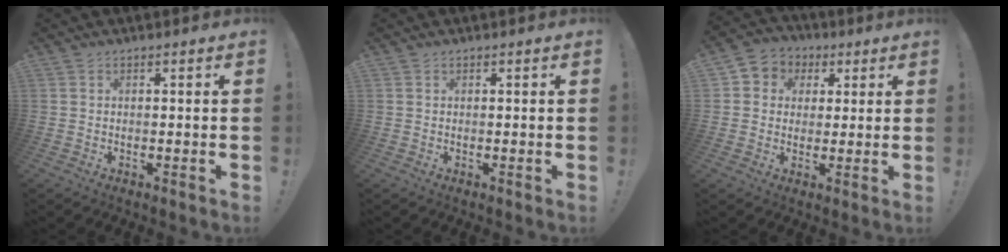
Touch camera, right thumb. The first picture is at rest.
{"total": 0.0}
{"total": 6.4, "force": [0.5, 6.1, 1.8], "torque": [-0.020, 0.005, 0.014]}